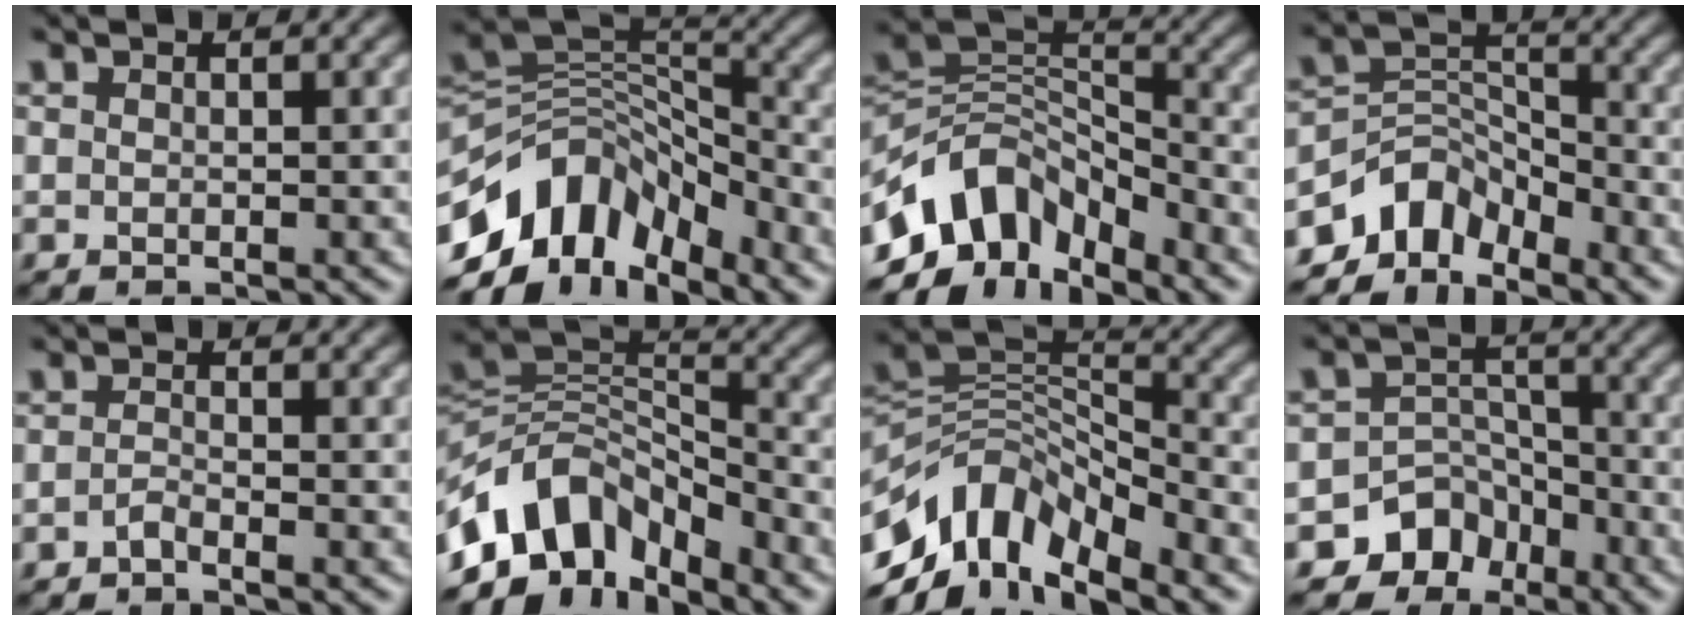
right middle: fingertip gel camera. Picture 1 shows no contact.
{"total": 9.9, "force": [-5.7, 5.9, 5.5], "torque": [-0.092, 0.011, -0.113]}
{"total": 8.7, "force": [-5.5, 5.0, 4.6], "torque": [-0.068, 0.003, -0.111]}
{"total": 4.9, "force": [-3.9, 2.7, 1.4], "torque": [-0.019, 0.004, -0.082]}
{"total": 0.8, "force": [-0.6, 0.1, 0.5], "torque": [-0.016, 0.001, -0.015]}
{"total": 9.4, "force": [-5.2, 5.5, 5.6], "torque": [-0.092, 0.008, -0.107]}
{"total": 10.0, "force": [-5.9, 5.2, 6.2], "torque": [-0.106, 0.009, -0.122]}
{"total": 5.3, "force": [-3.8, 3.6, 1.0], "torque": [-0.002, 0.003, -0.063]}